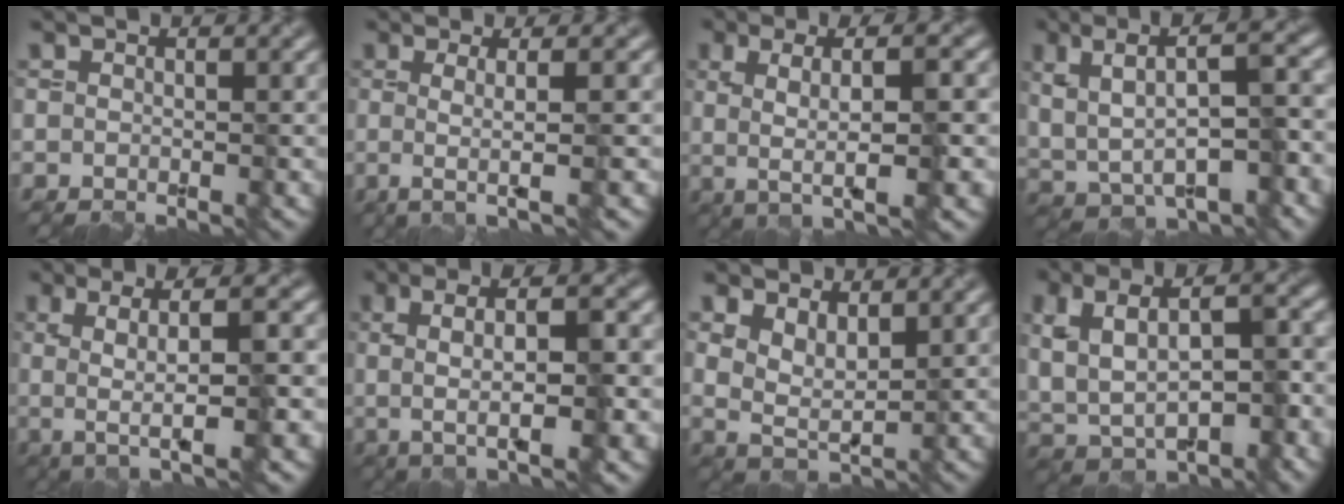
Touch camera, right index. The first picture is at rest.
{"total": 3.2, "force": [-0.4, 0.3, 3.1], "torque": [-0.058, -0.004, -0.001]}
{"total": 5.2, "force": [-0.6, 1.1, 5.1], "torque": [-0.092, -0.002, -0.001]}
{"total": 9.0, "force": [1.0, 3.7, 8.1], "torque": [-0.145, 0.000, 0.028]}
{"total": 6.1, "force": [-0.7, 1.3, 5.9], "torque": [-0.096, -0.001, -0.004]}
{"total": 6.5, "force": [-0.2, 1.6, 6.3], "torque": [-0.104, -0.001, 0.003]}
{"total": 2.5, "force": [1.3, 1.3, 1.7], "torque": [-0.045, -0.010, 0.038]}
{"total": 10.2, "force": [0.0, 5.7, 8.5], "torque": [-0.151, 0.000, 0.025]}